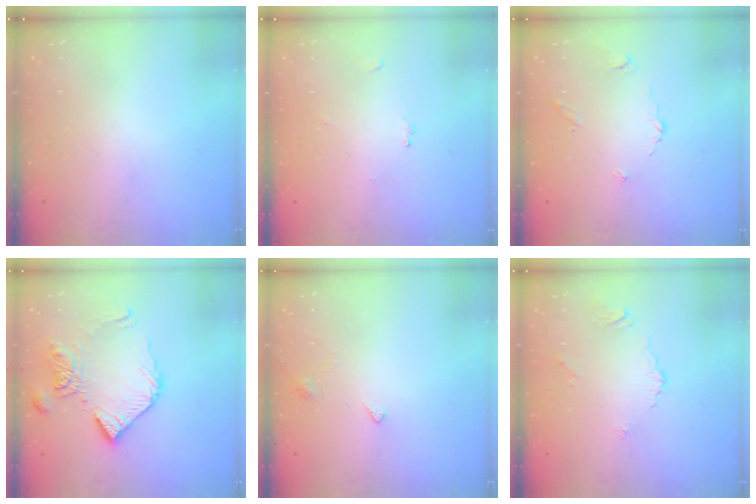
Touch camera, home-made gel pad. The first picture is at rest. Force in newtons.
{"total": 0.7, "press": 0.6, "slide": 0.4}
{"total": 3.8, "press": 3.7, "slide": 0.4}
{"total": 13.2, "press": 13.2, "slide": 1.0}
{"total": 4.9, "press": 4.9, "slide": 0.3}
{"total": 3.1, "press": 3.0, "slide": 0.8}